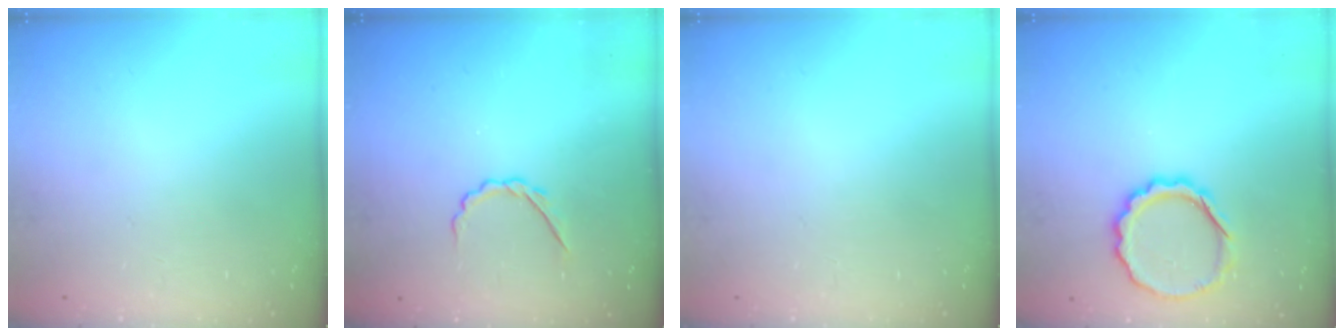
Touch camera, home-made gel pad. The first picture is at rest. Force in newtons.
{"total": 2.8, "press": 2.6, "slide": 0.8}
{"total": 0.0}
{"total": 10.2, "press": 10.0, "slide": 1.9}